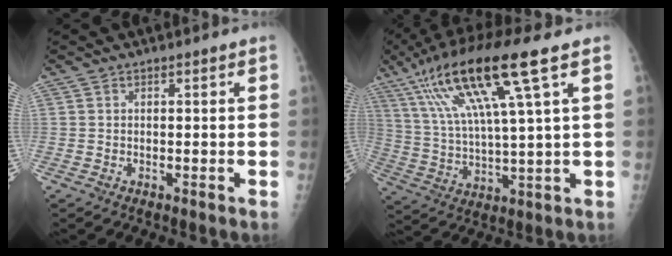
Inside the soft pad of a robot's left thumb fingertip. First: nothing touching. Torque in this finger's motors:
{"motor_torque": [0.32, 0.42, 1.72, -1.05, 0.56]}